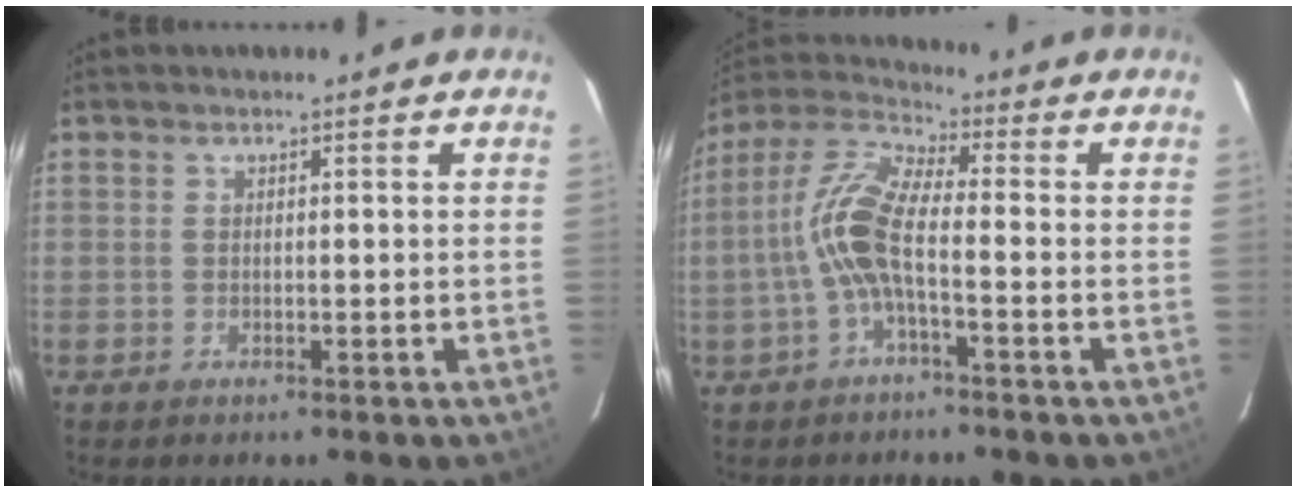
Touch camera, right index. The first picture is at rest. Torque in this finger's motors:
{"motor_torque": [0.72, -0.45, 0.72, 0.21]}